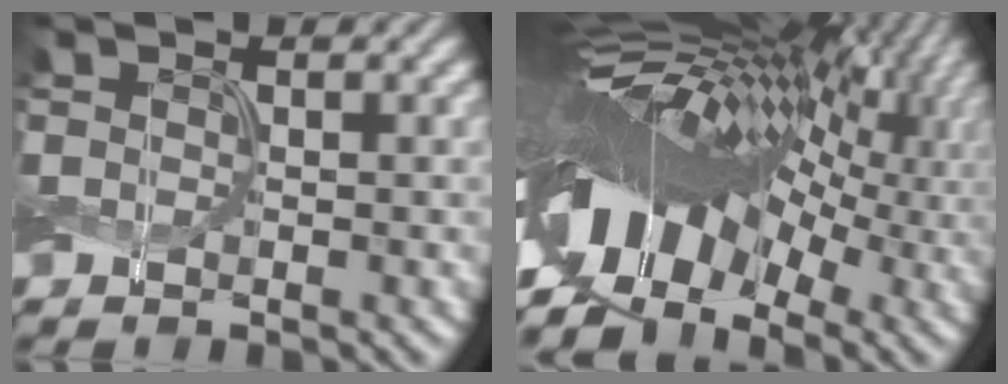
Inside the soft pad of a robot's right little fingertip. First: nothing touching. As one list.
[{"total": 16.0, "force": [-2.8, 8.9, 13.0], "torque": [-0.217, 0.028, -0.066]}]